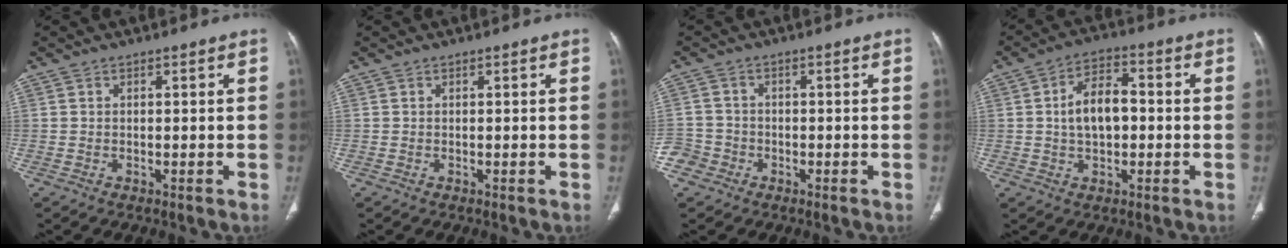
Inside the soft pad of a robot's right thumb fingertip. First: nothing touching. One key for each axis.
{"total": 0.0}
{"total": 4.5, "fx": -2.3, "fy": 3.9, "fz": 0.6, "tx": 0.002, "ty": 0.019, "tz": -0.048}
{"total": 8.5, "fx": 0.0, "fy": 5.0, "fz": 6.8, "tx": -0.105, "ty": 0.021, "tz": -0.006}